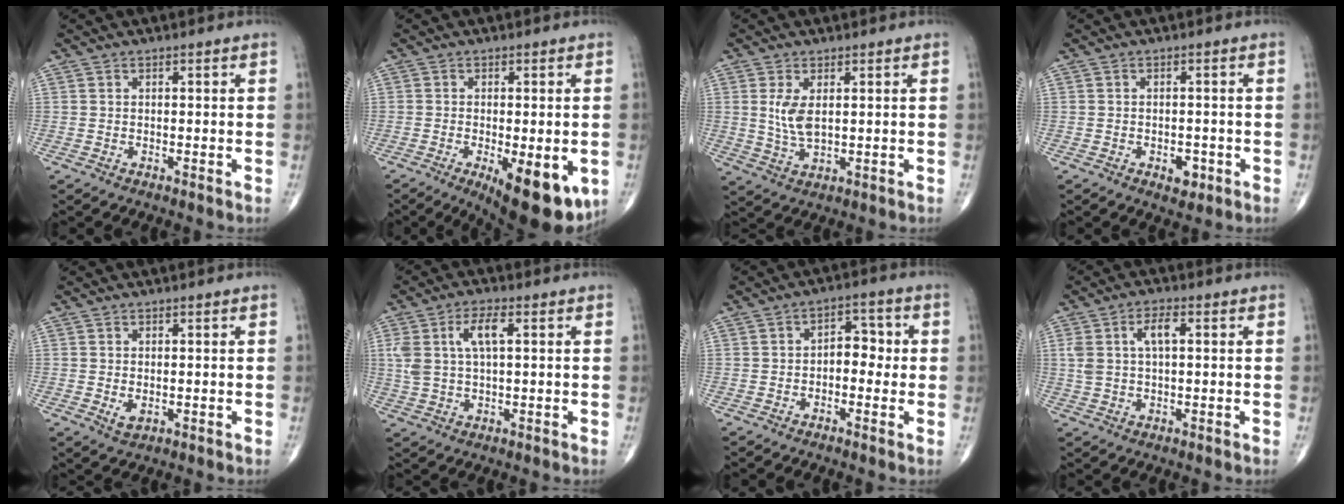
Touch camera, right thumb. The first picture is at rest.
{"total": 13.6, "force": [-4.9, 5.2, 11.6], "torque": [-0.130, -0.012, -0.057]}
{"total": 5.2, "force": [1.0, 2.5, 4.5], "torque": [-0.089, -0.010, 0.028]}
{"total": 2.9, "force": [-1.2, 1.9, 1.9], "torque": [-0.011, 0.005, -0.011]}
{"total": 1.9, "force": [-0.2, 1.2, 1.5], "torque": [-0.021, -0.003, 0.004]}
{"total": 7.5, "force": [2.0, 3.0, 6.5], "torque": [-0.142, 0.010, 0.041]}
{"total": 5.1, "force": [-0.4, 3.4, 3.8], "torque": [-0.021, 0.022, -0.017]}
{"total": 5.8, "force": [1.4, 2.6, 5.0], "torque": [-0.108, 0.014, 0.029]}